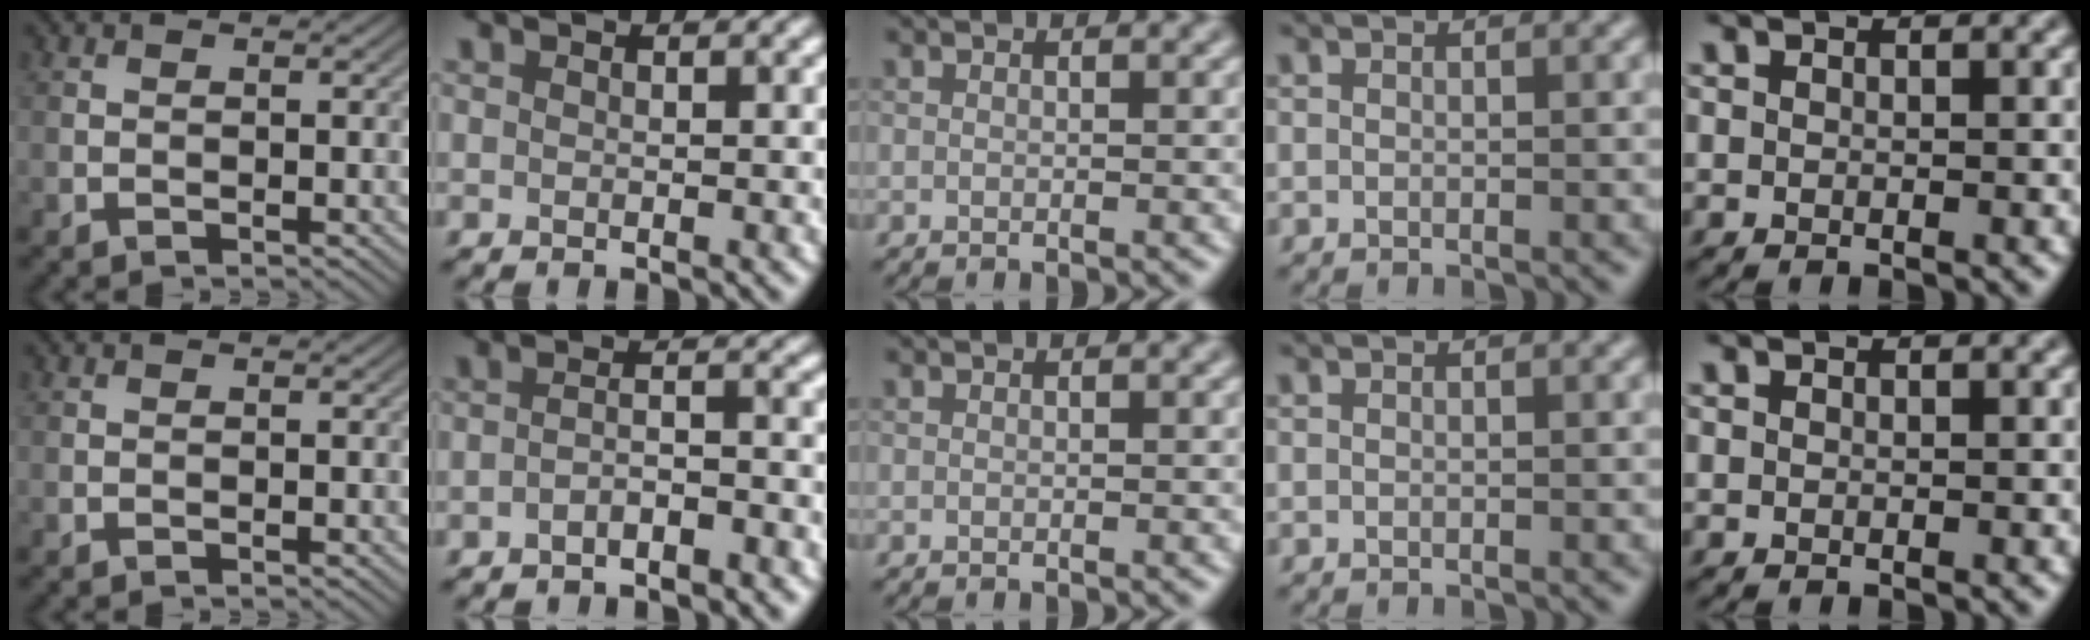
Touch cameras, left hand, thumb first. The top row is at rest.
{"index": {"total": 2.8, "force": [-1.8, 0.8, 2.0], "torque": [-0.035, 0.005, -0.038]}}